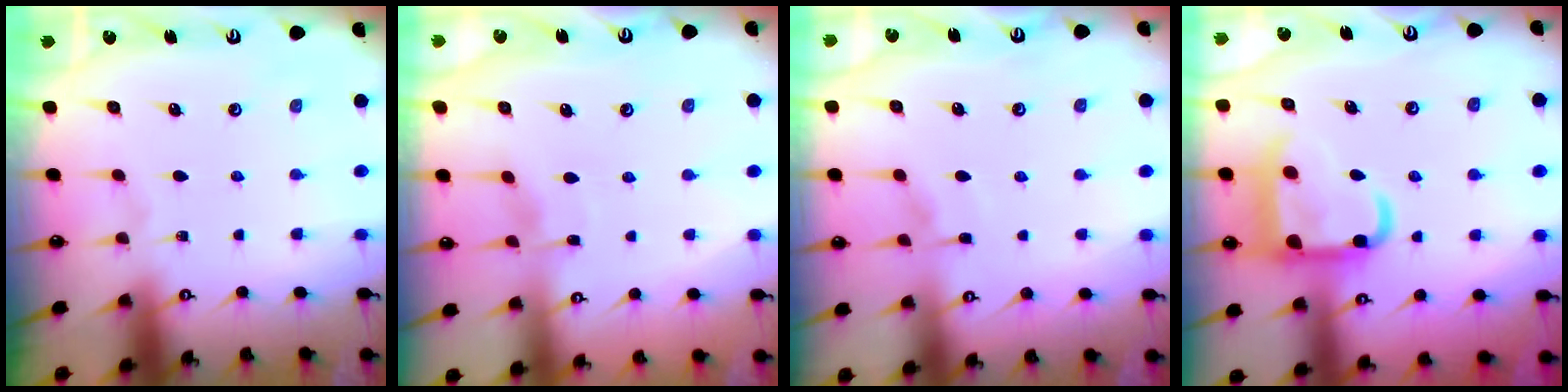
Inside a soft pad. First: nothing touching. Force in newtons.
{"total": 3.9, "press": 3.8, "slide": 0.5}
{"total": 3.9, "press": 3.9, "slide": 0.6}
{"total": 15.7, "press": 15.6, "slide": 1.6}